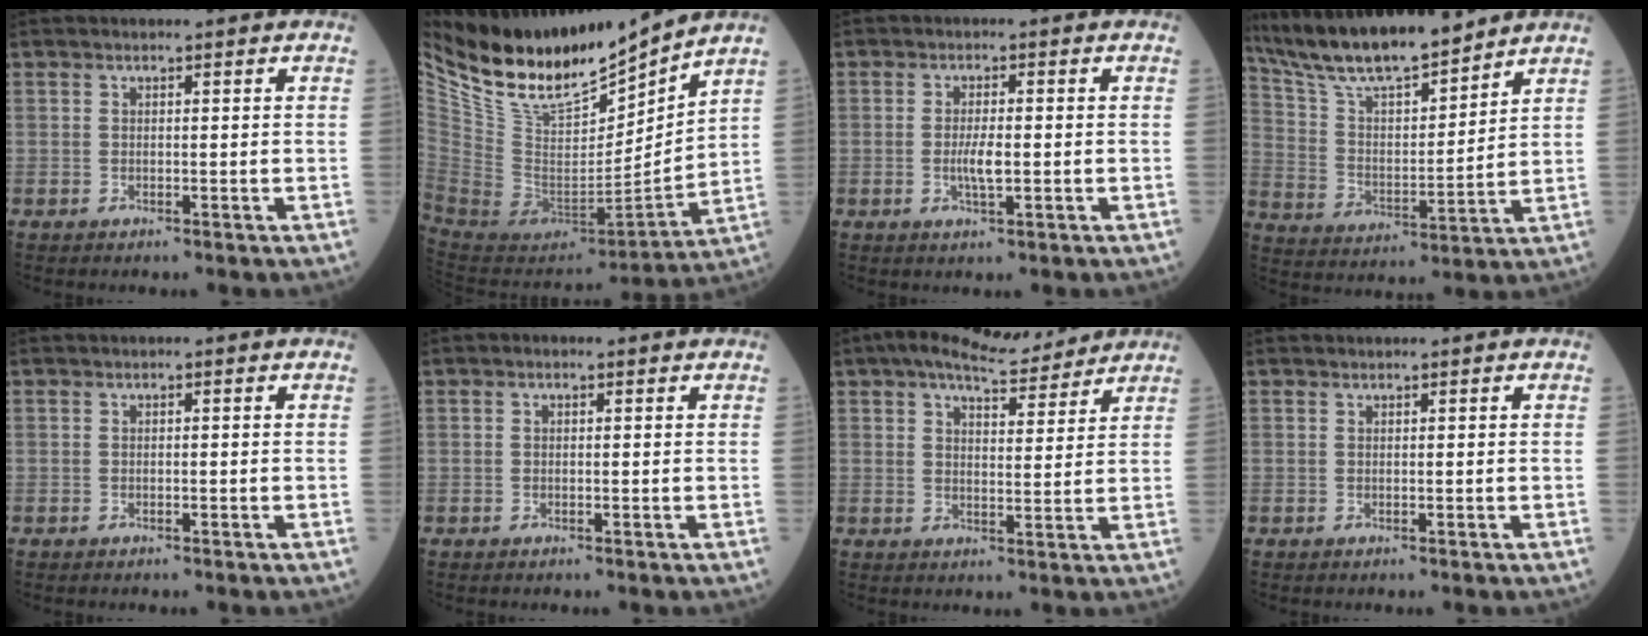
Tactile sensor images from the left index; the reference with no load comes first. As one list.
[{"total": 18.9, "force": [16.6, 3.9, 8.0], "torque": [-0.153, -0.030, 0.313]}, {"total": 3.0, "force": [-0.6, 0.6, 2.9], "torque": [-0.060, -0.006, -0.012]}, {"total": 16.7, "force": [14.5, 2.4, 7.7], "torque": [-0.146, 0.007, 0.267]}, {"total": 0.0}, {"total": 0.6, "force": [0.1, 0.4, 0.4], "torque": [-0.009, -0.001, -0.003]}, {"total": 10.2, "force": [8.8, 2.5, 4.4], "torque": [-0.068, 0.017, 0.125]}, {"total": 0.0}]